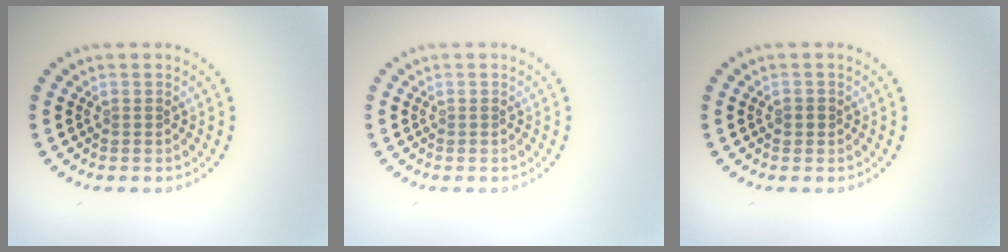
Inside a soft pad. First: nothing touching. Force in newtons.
{"total": 0.0}
{"total": 0.8, "press": 0.7, "slide": 0.1}